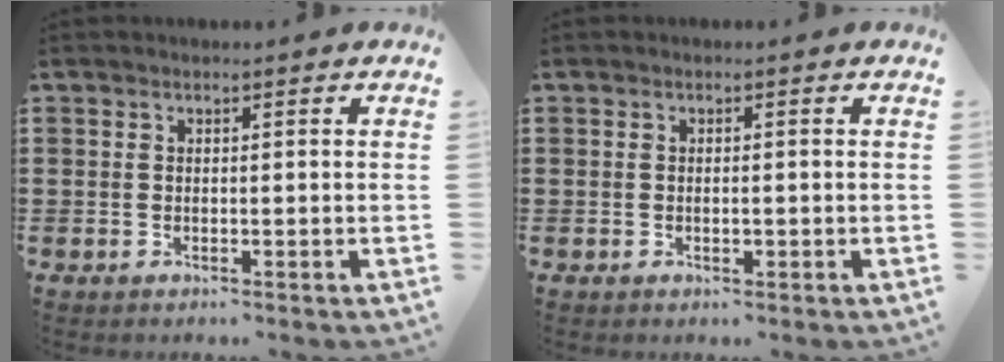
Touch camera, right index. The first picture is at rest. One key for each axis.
{"total": 1.0, "fx": -0.2, "fy": 0.3, "fz": 1.0, "tx": -0.019, "ty": -0.003, "tz": -0.004}